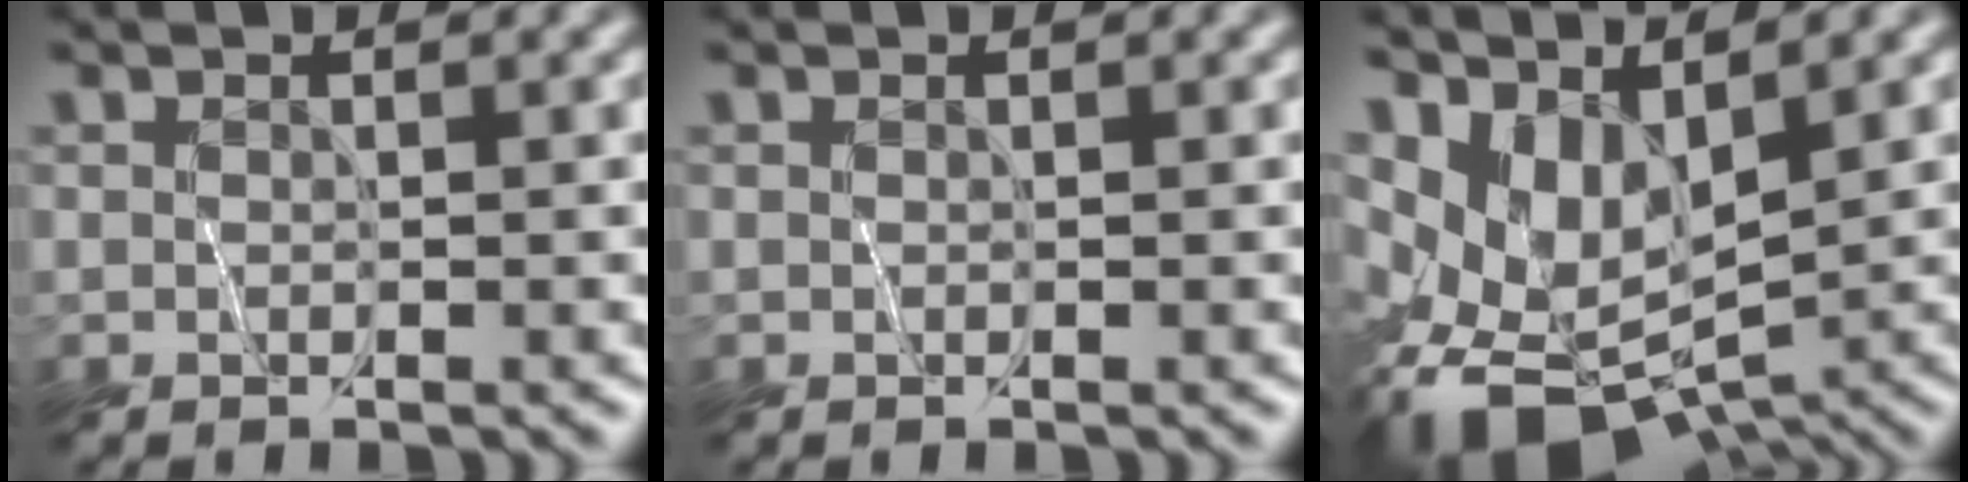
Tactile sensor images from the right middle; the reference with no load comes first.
{"total": 0.0}
{"total": 7.8, "force": [-1.1, 4.8, 6.1], "torque": [-0.114, -0.010, -0.015]}